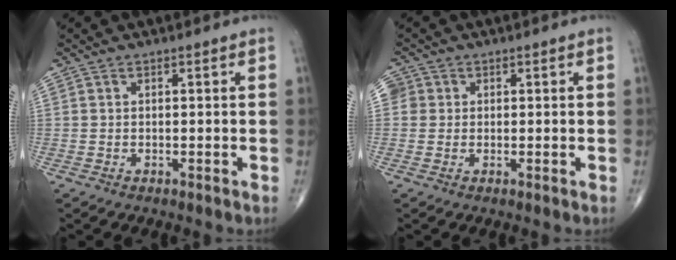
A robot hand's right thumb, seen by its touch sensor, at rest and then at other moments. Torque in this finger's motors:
{"motor_torque": [0.00, 0.23, 0.00, -0.12, -0.02]}